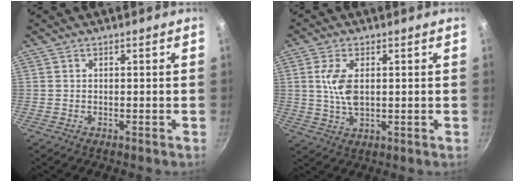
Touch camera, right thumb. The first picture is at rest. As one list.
[{"total": 6.5, "force": [1.0, 3.2, 5.6], "torque": [-0.112, -0.001, 0.021]}]